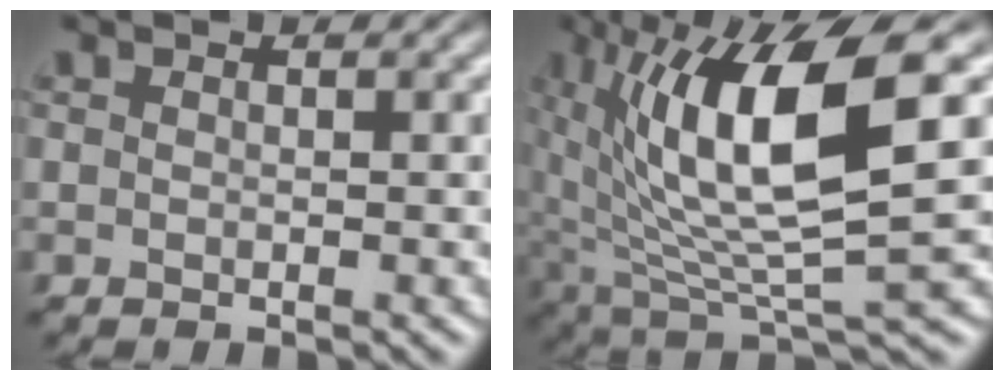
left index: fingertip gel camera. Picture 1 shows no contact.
{"total": 12.8, "force": [3.2, 3.6, 11.9], "torque": [-0.211, 0.003, 0.065]}